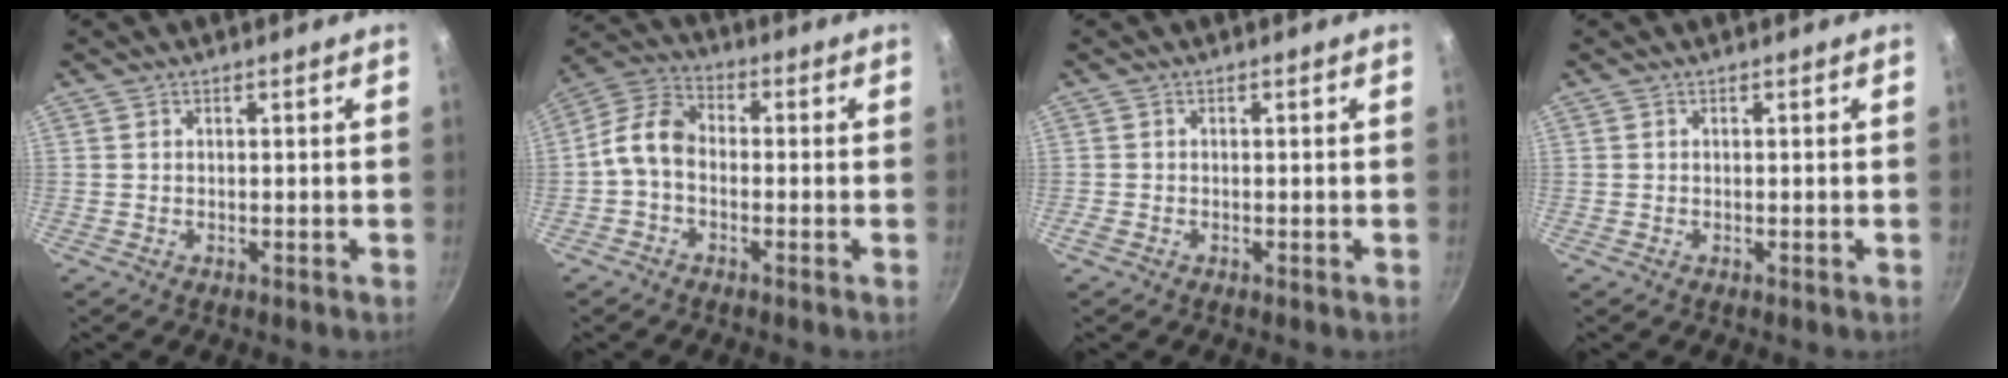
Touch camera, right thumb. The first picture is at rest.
{"total": 7.3, "force": [-1.7, 5.0, 5.1], "torque": [-0.095, 0.036, -0.051]}
{"total": 0.6, "force": [-0.4, 0.4, 0.3], "torque": [-0.007, 0.002, -0.007]}
{"total": 0.0}